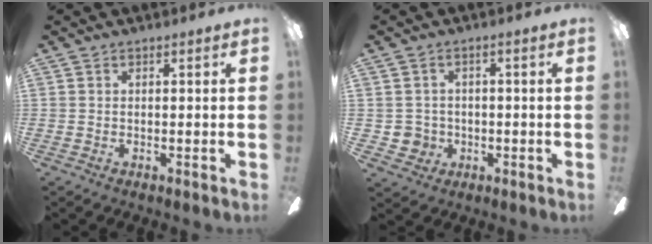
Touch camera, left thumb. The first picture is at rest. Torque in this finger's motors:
{"motor_torque": [0.01, 0.04, -0.27, 0.07, 0.01]}